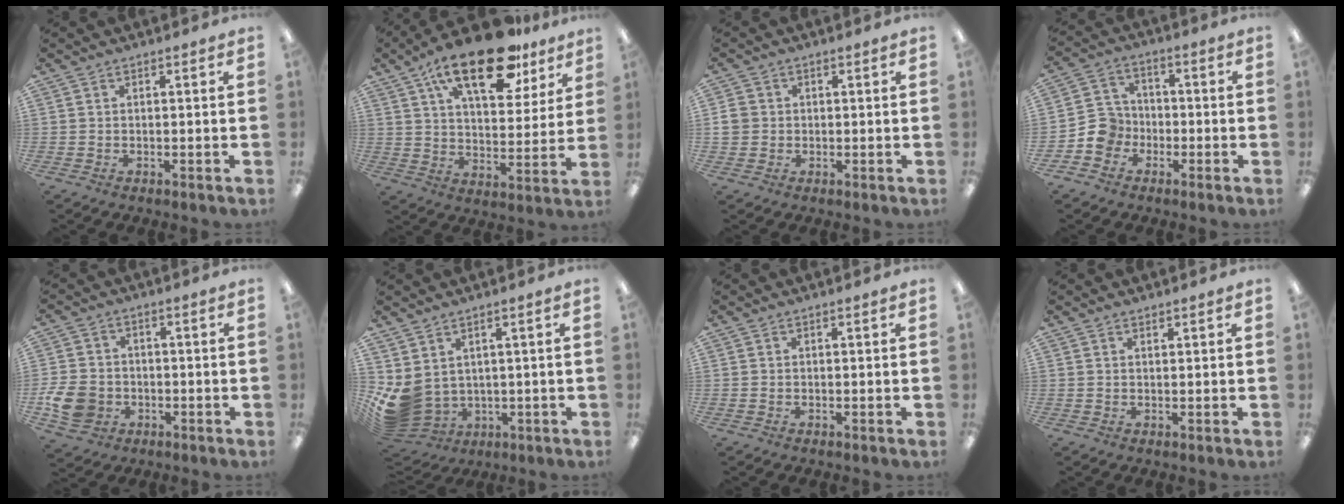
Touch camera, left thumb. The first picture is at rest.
{"total": 20.9, "force": [13.4, 8.9, 13.4], "torque": [-0.208, -0.062, 0.220]}
{"total": 3.1, "force": [0.0, 3.0, 0.8], "torque": [-0.018, 0.004, 0.001]}
{"total": 7.0, "force": [-2.9, 6.1, 1.7], "torque": [-0.049, 0.025, -0.050]}
{"total": 8.7, "force": [-2.8, 6.9, 4.5], "torque": [-0.103, 0.010, -0.050]}
{"total": 6.7, "force": [0.8, 5.8, 3.4], "torque": [-0.102, -0.021, 0.024]}
{"total": 0.0}
{"total": 0.7, "force": [0.7, 0.1, 0.2], "torque": [-0.004, 0.000, 0.012]}